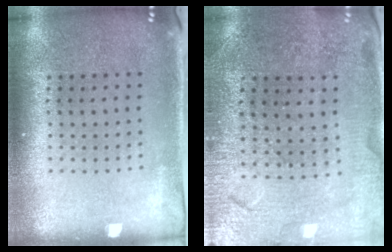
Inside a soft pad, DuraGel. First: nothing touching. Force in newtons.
{"total": 1.5, "press": 1.5, "slide": 0.2}